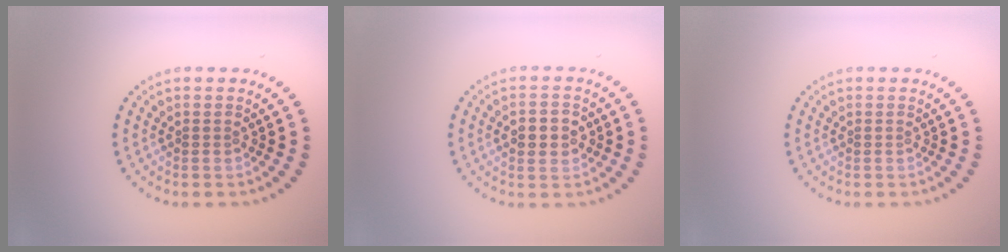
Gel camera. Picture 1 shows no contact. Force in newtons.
{"total": 3.2, "press": 3.2, "slide": 0.2}
{"total": 0.0}